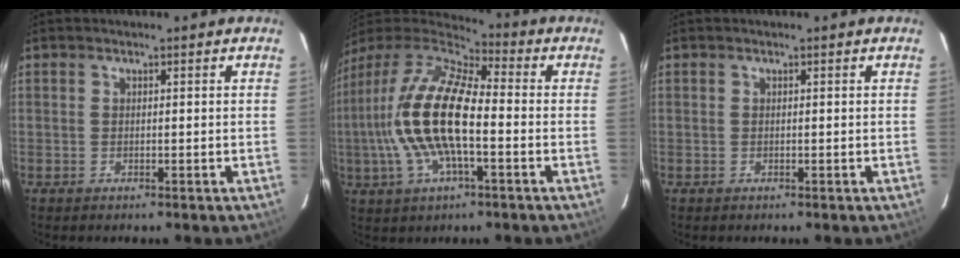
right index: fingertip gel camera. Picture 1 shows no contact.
{"total": 18.4, "force": [-2.2, 6.4, 17.2], "torque": [-0.333, 0.001, -0.052]}
{"total": 0.0}